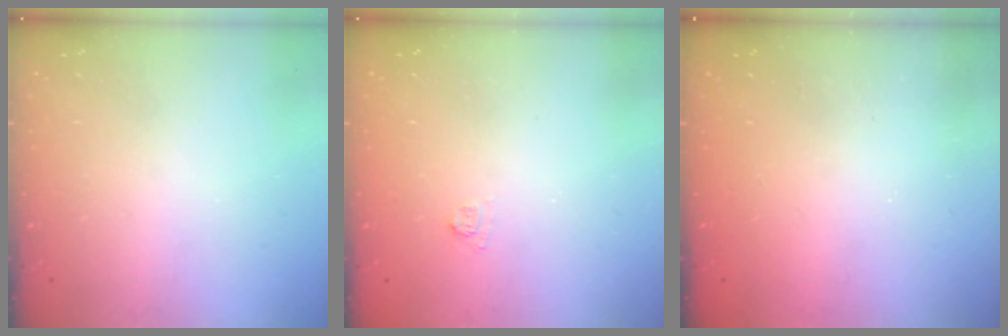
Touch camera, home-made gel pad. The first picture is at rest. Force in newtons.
{"total": 2.2, "press": 2.1, "slide": 0.9}
{"total": 2.5, "press": 2.3, "slide": 0.8}